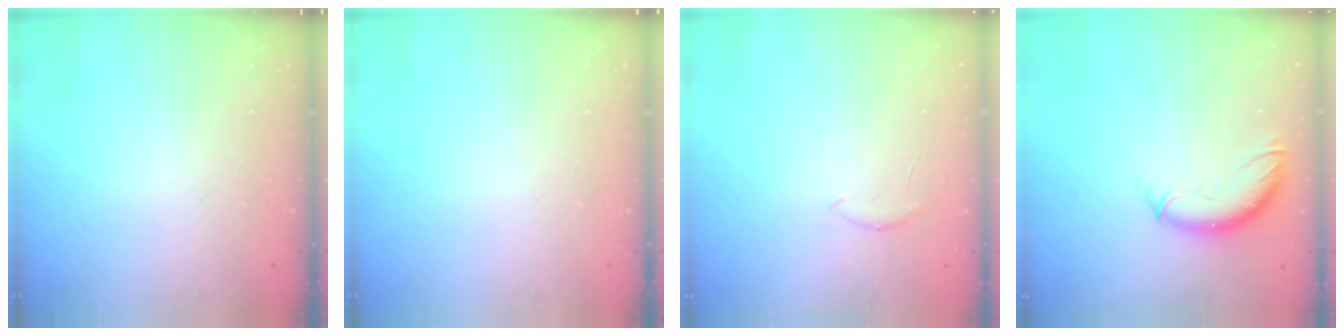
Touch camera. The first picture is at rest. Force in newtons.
{"total": 0.0}
{"total": 5.0, "press": 4.9, "slide": 1.0}
{"total": 10.7, "press": 10.6, "slide": 1.0}